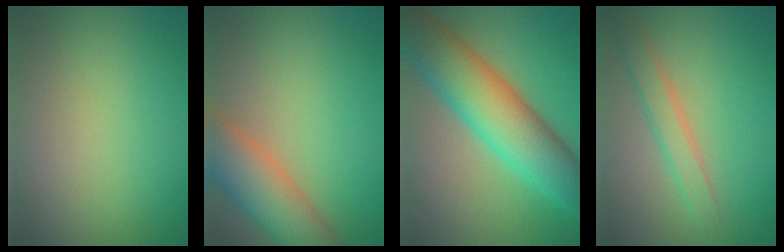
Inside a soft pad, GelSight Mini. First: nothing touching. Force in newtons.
{"total": 6.9, "press": 6.9, "slide": 0.3}
{"total": 10.5, "press": 10.5, "slide": 0.0}
{"total": 2.5, "press": 2.5, "slide": 0.1}